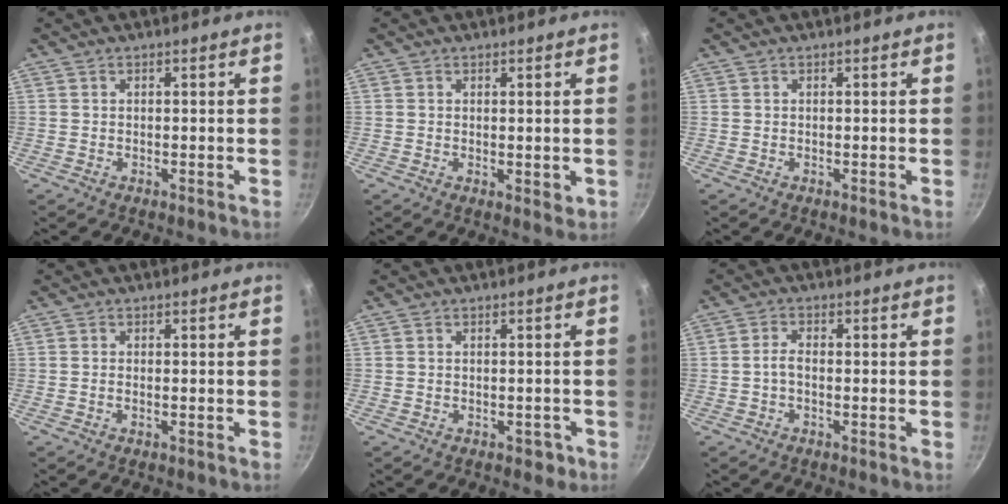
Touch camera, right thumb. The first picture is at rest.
{"total": 1.9, "force": [0.4, 1.0, 1.6], "torque": [-0.021, -0.006, 0.006]}
{"total": 0.0}
{"total": 0.7, "force": [-0.2, 0.2, 0.7], "torque": [-0.018, 0.002, -0.007]}
{"total": 2.2, "force": [-1.0, 1.5, 1.2], "torque": [-0.001, 0.016, -0.003]}
{"total": 2.5, "force": [-0.6, 1.3, 2.0], "torque": [-0.038, 0.014, -0.015]}